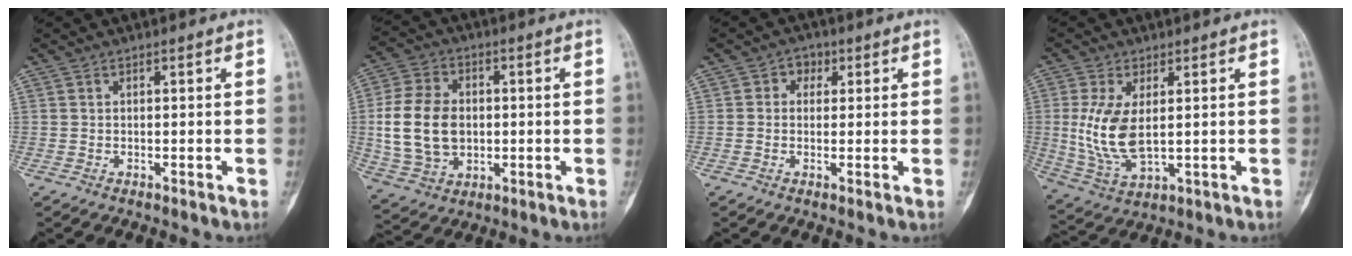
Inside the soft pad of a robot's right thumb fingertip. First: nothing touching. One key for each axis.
{"total": 14.8, "fx": 0.1, "fy": 10.8, "fz": 10.2, "tx": -0.181, "ty": 0.006, "tz": 0.009}
{"total": 3.1, "fx": 0.9, "fy": 2.7, "fz": 1.3, "tx": 0.004, "ty": 0.005, "tz": 0.005}
{"total": 10.6, "fx": 1.1, "fy": 5.2, "fz": 9.2, "tx": -0.194, "ty": -0.013, "tz": 0.036}